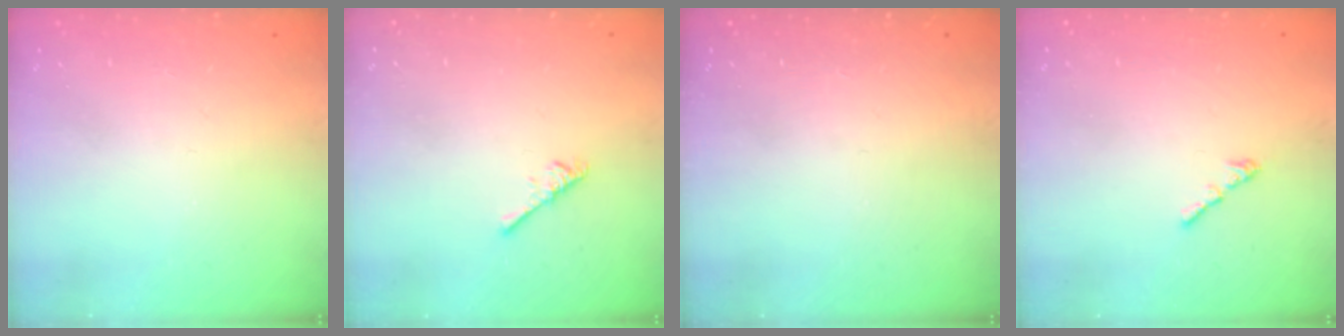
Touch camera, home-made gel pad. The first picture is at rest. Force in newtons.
{"total": 2.6, "press": 2.5, "slide": 0.5}
{"total": 0.0}
{"total": 1.3, "press": 1.2, "slide": 0.6}